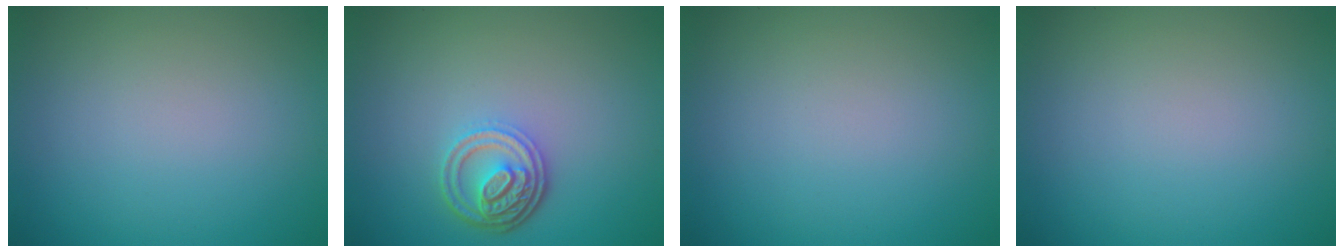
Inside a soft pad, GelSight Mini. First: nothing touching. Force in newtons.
{"total": 4.1, "press": 3.2, "slide": 2.5}
{"total": 0.0}
{"total": 0.0}